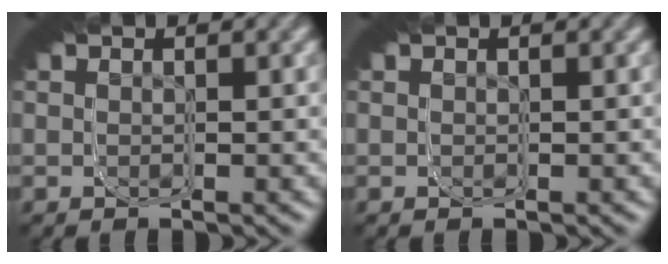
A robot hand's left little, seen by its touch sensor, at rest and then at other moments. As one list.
[{"total": 0.0}]